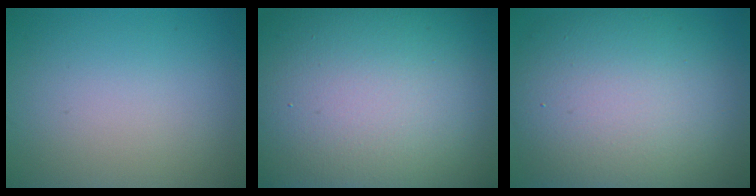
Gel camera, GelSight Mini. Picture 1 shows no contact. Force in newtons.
{"total": 23.3, "press": 23.3, "slide": 1.2}
{"total": 13.1, "press": 13.1, "slide": 1.0}